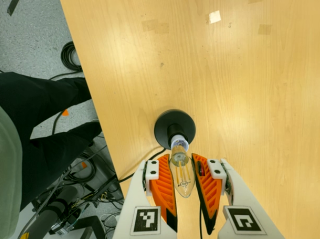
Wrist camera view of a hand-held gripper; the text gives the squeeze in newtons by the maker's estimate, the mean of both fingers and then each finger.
{"total": 20.5, "left": 23.0, "right": 18.0}